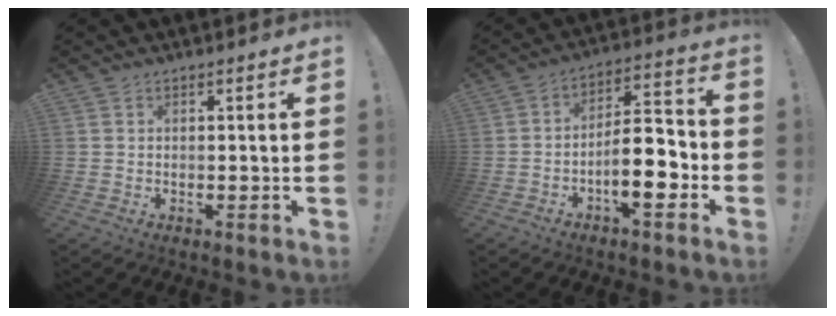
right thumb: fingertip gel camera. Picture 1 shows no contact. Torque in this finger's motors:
{"motor_torque": [1.83, 1.62, 1.25, -1.25, 0.06]}